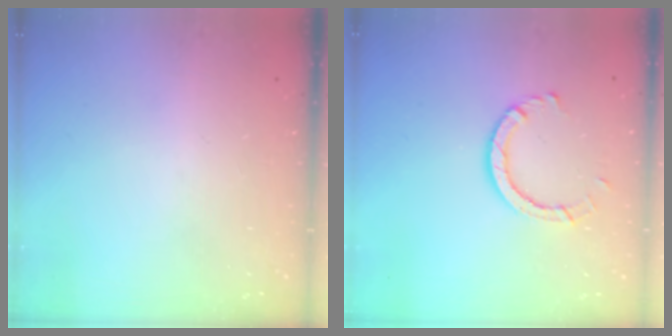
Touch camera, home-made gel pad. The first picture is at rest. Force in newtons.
{"total": 6.3, "press": 6.3, "slide": 0.3}